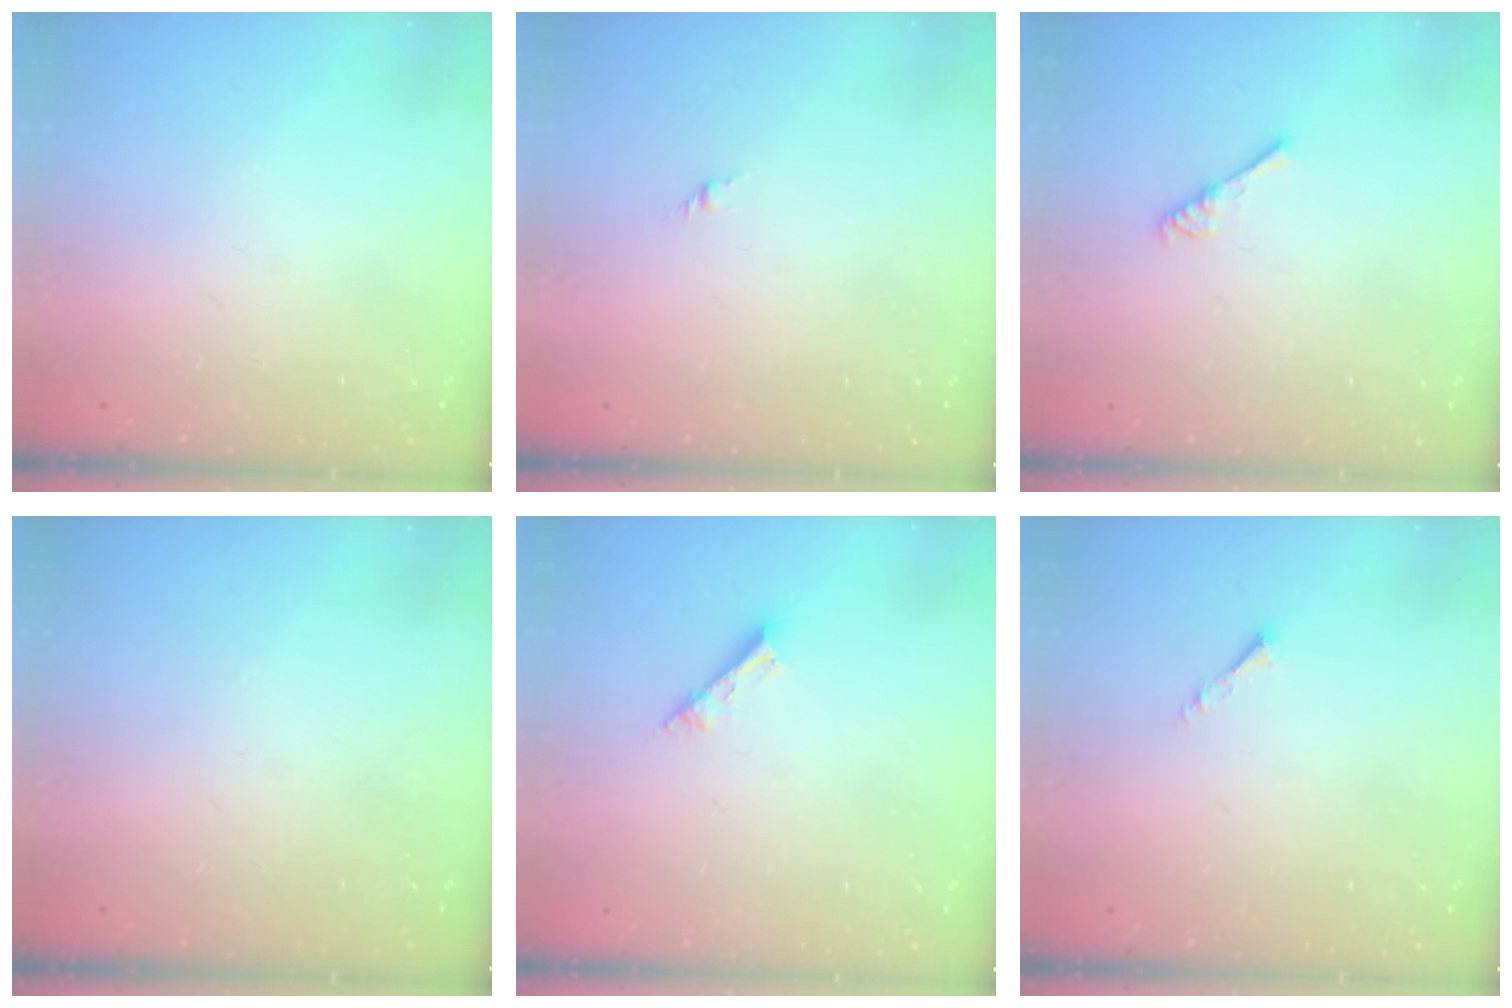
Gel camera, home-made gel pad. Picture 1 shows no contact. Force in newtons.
{"total": 1.6, "press": 1.5, "slide": 0.6}
{"total": 2.6, "press": 2.6, "slide": 0.5}
{"total": 0.0}
{"total": 2.5, "press": 2.5, "slide": 0.1}
{"total": 1.1, "press": 1.0, "slide": 0.3}